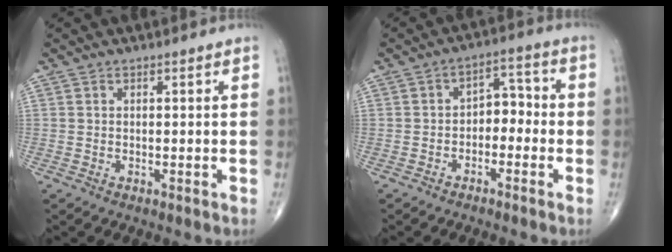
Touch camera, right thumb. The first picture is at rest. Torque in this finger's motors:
{"motor_torque": [-0.08, -0.14, -0.10, -0.07, 0.06]}